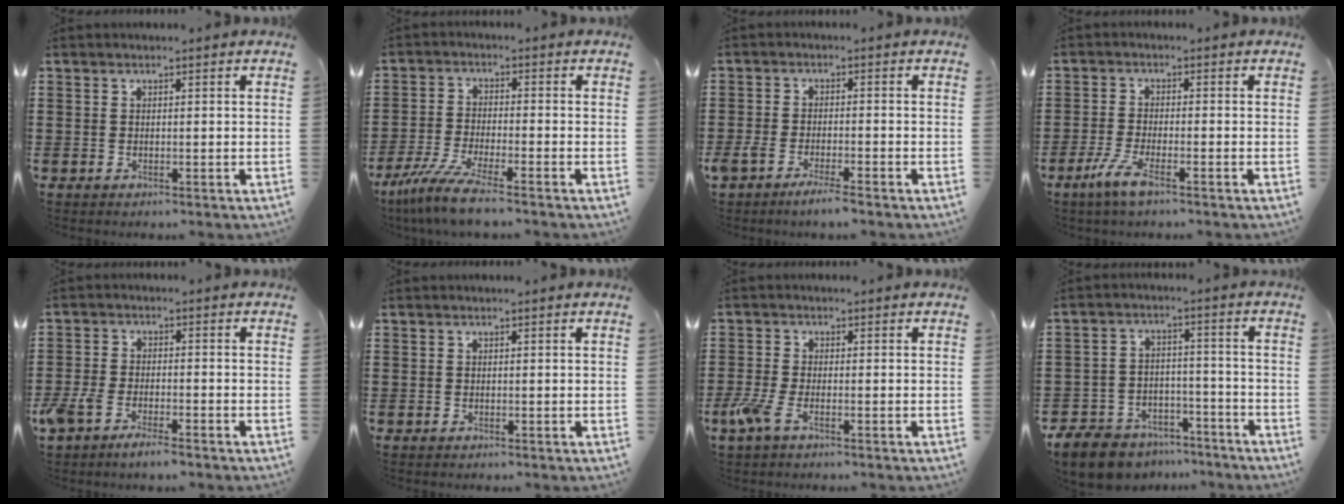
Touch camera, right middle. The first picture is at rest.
{"total": 7.0, "force": [-5.8, 0.0, 3.9], "torque": [-0.095, -0.020, -0.115]}
{"total": 3.4, "force": [-2.7, 0.2, 2.0], "torque": [-0.049, -0.005, -0.053]}
{"total": 4.7, "force": [-2.6, 0.7, 3.8], "torque": [-0.088, -0.012, -0.052]}
{"total": 4.3, "force": [-3.3, 1.0, 2.5], "torque": [-0.070, -0.008, -0.069]}
{"total": 0.0}
{"total": 3.6, "force": [-1.8, 1.1, 2.9], "torque": [-0.083, -0.010, -0.041]}
{"total": 8.4, "force": [-7.8, 2.4, 1.8], "torque": [-0.043, 0.024, -0.155]}